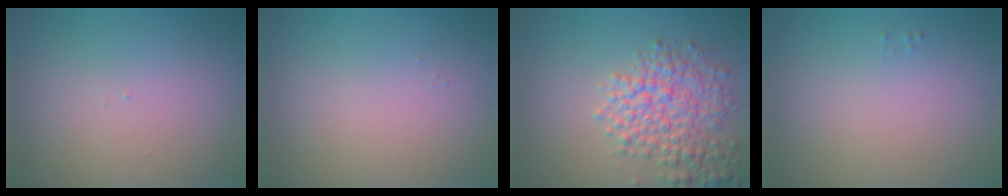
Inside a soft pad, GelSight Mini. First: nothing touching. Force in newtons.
{"total": 0.0}
{"total": 5.1, "press": 5.1, "slide": 0.2}
{"total": 0.0}